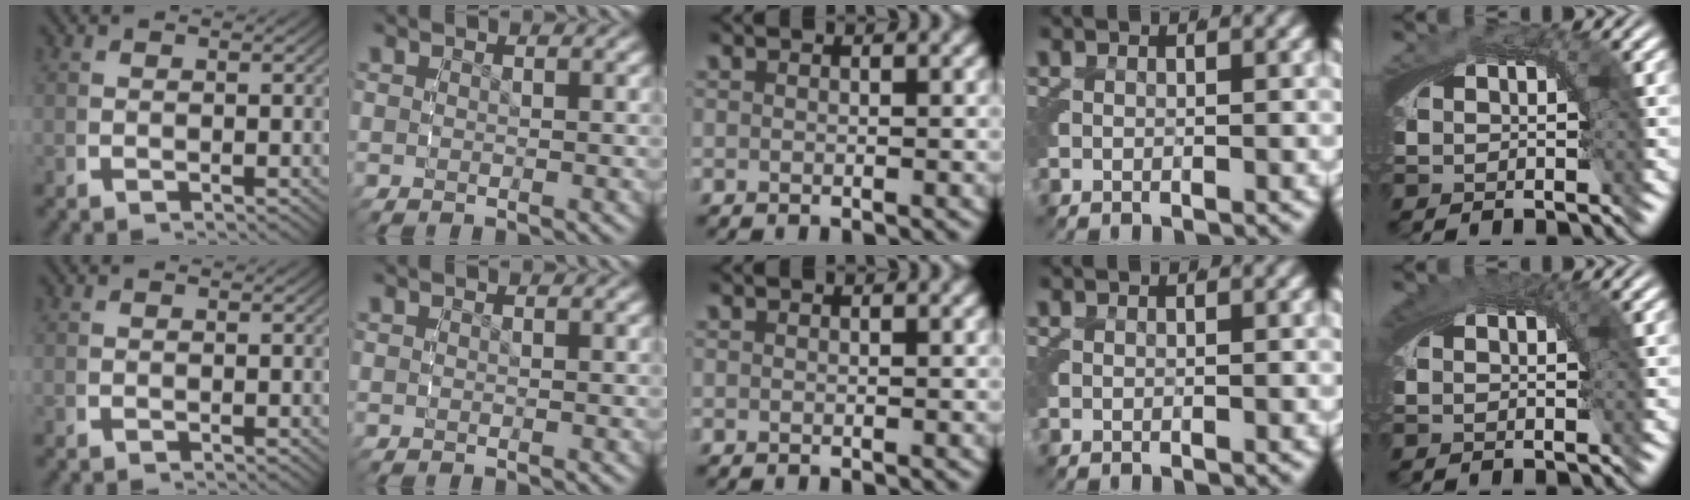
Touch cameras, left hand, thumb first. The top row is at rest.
{"little": {"total": 0.5, "force": [0.1, 0.4, 0.4], "torque": [-0.003, -0.004, 0.001]}}